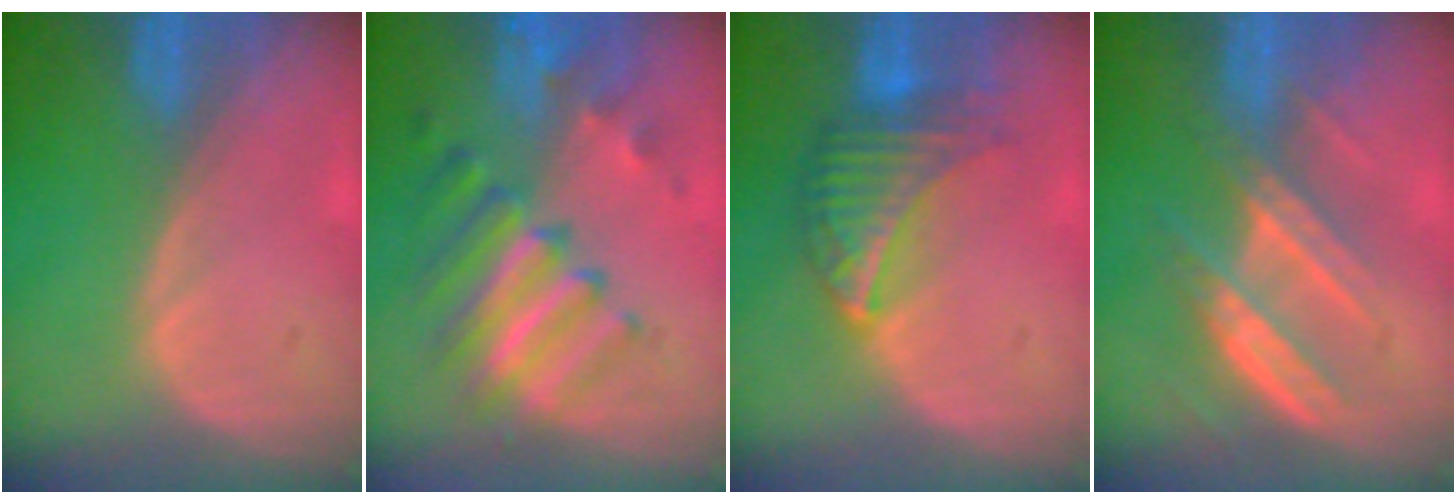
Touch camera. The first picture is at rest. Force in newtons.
{"total": 9.6, "press": 8.3, "slide": 4.7}
{"total": 6.5, "press": 6.5, "slide": 1.0}
{"total": 6.6, "press": 6.4, "slide": 1.7}